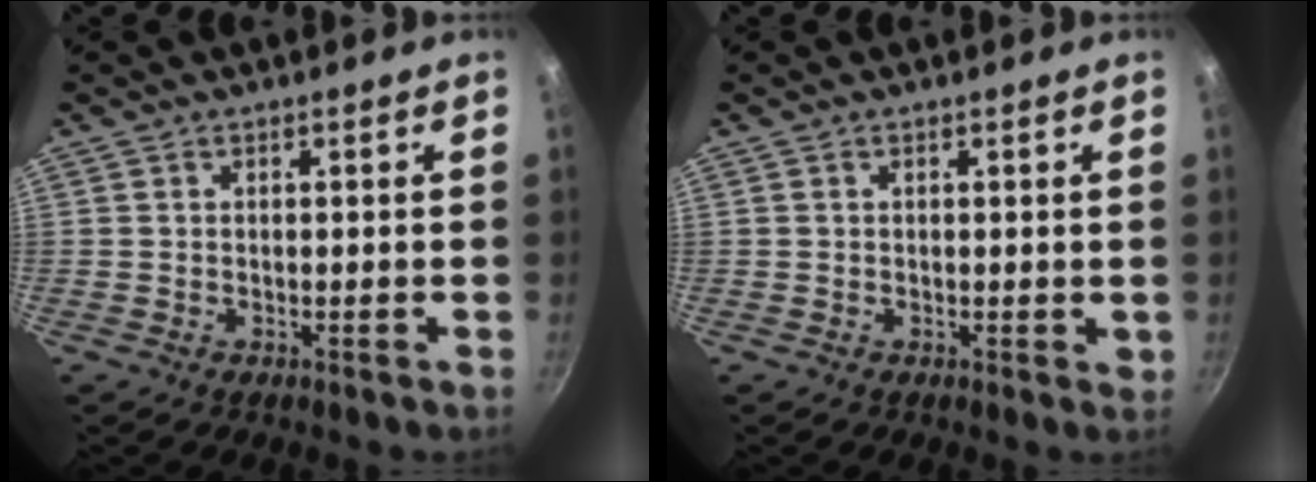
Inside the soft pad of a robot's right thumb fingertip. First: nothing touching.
{"total": 1.3, "force": [0.4, 0.8, 0.9], "torque": [-0.006, 0.002, 0.006]}